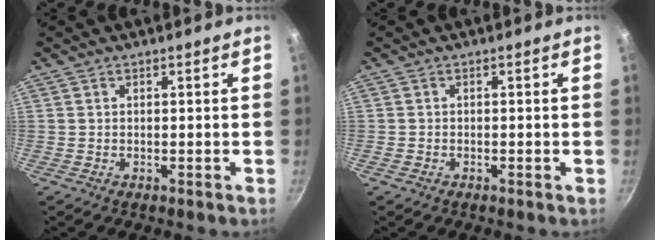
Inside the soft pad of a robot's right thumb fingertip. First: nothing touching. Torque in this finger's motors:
{"motor_torque": [-0.76, -0.02, -0.05, 0.21, -0.01]}